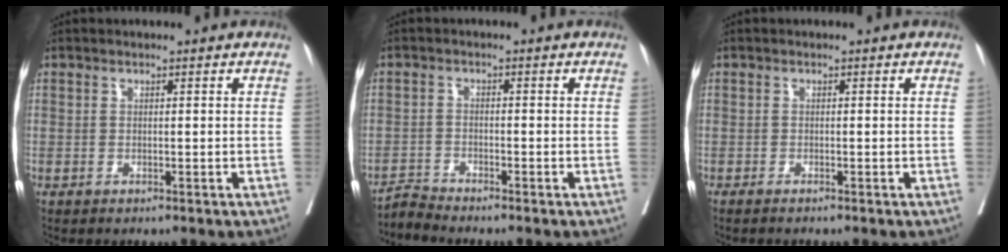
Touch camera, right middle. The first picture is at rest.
{"total": 2.6, "force": [-2.4, -0.9, -0.6], "torque": [0.012, -0.017, -0.048]}
{"total": 1.4, "force": [-1.2, -0.2, 0.7], "torque": [-0.009, 0.001, -0.016]}